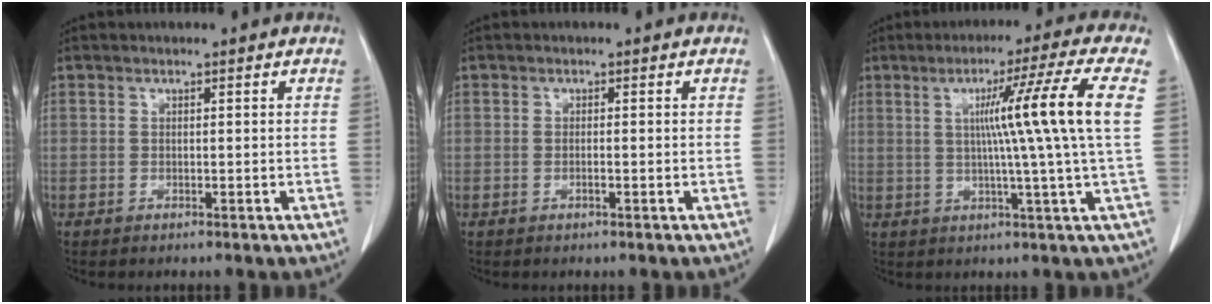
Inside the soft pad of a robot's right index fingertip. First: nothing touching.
{"total": 0.8, "force": [-0.3, 0.1, 0.8], "torque": [-0.013, 0.001, -0.006]}
{"total": 12.3, "force": [2.2, -3.1, 11.7], "torque": [-0.169, 0.006, 0.036]}